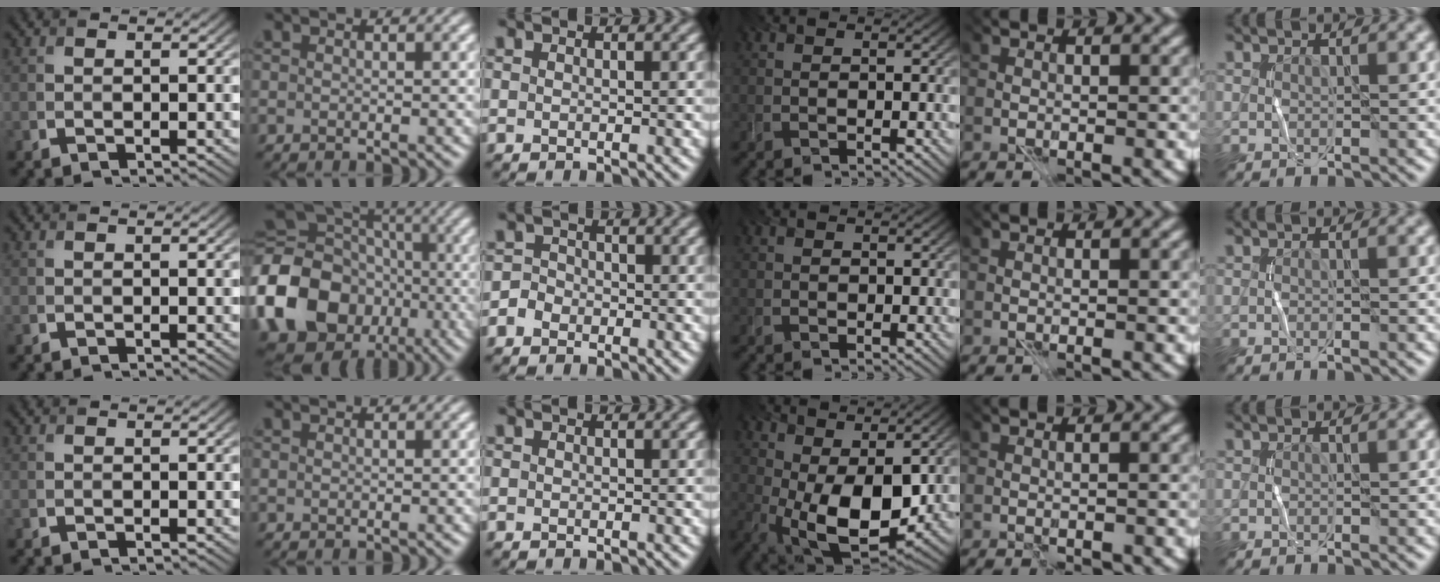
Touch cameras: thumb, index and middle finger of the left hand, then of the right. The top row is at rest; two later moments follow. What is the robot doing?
{"motion": "wrap", "object": "cellophane"}